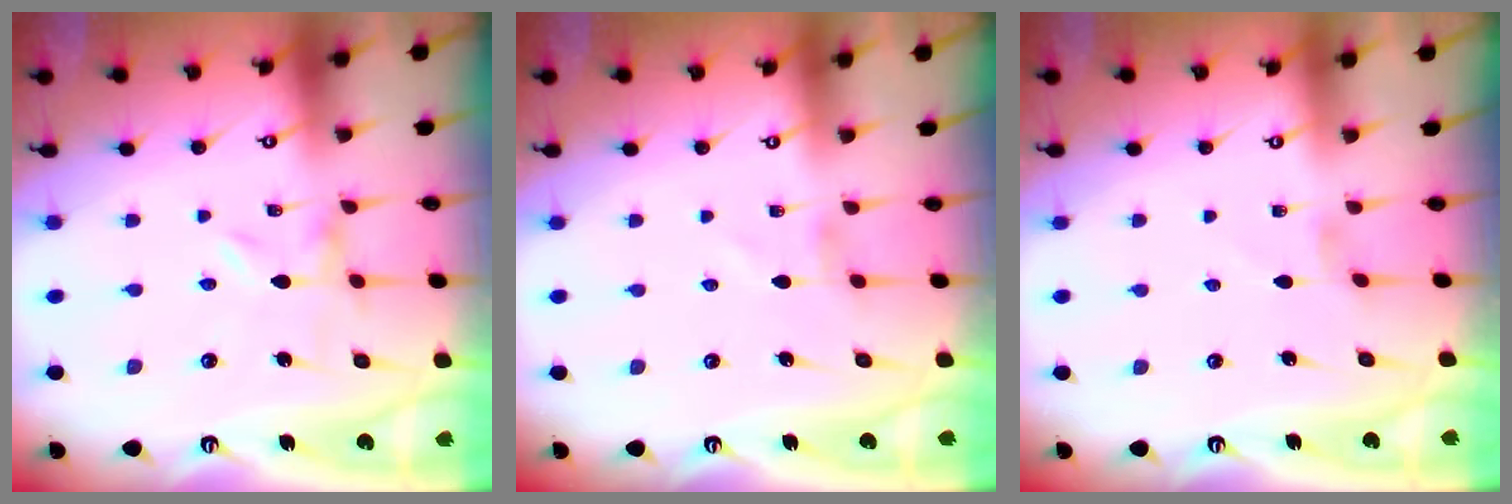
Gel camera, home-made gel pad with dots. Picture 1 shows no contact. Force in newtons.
{"total": 0.8, "press": 0.8, "slide": 0.3}
{"total": 1.6, "press": 1.6, "slide": 0.5}